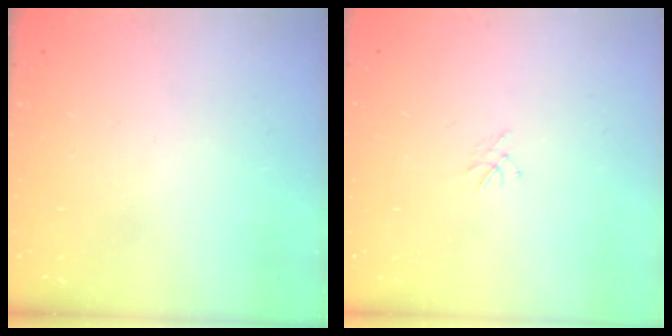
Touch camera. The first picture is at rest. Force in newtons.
{"total": 1.5, "press": 1.4, "slide": 0.4}